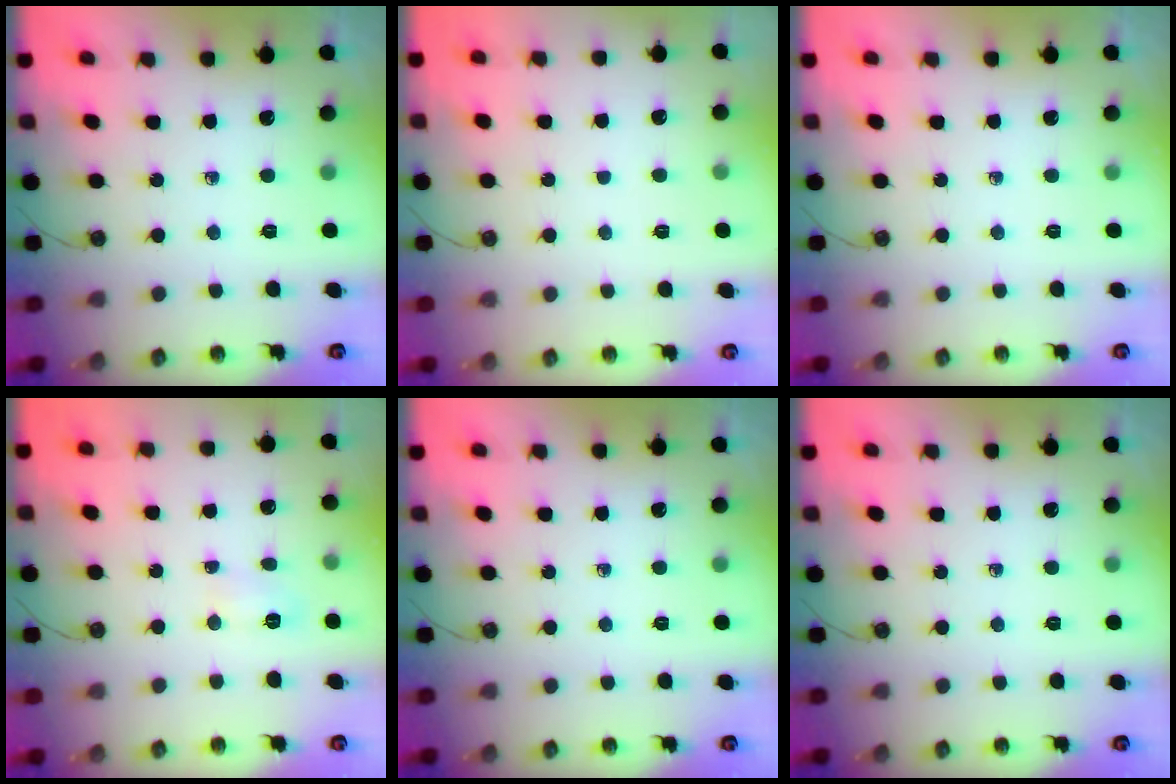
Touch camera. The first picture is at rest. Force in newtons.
{"total": 1.1, "press": 1.1, "slide": 0.1}
{"total": 0.0}
{"total": 3.7, "press": 3.7, "slide": 0.4}
{"total": 0.0}
{"total": 0.0}